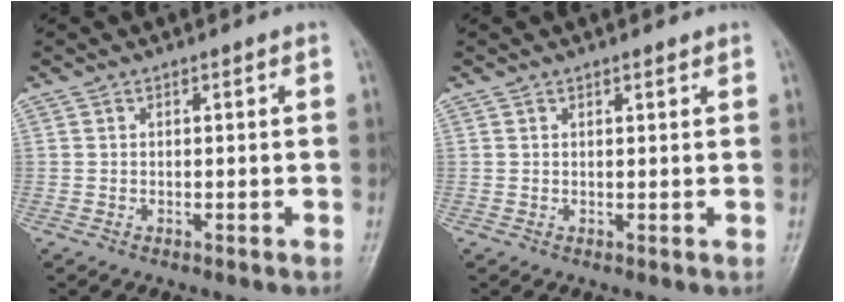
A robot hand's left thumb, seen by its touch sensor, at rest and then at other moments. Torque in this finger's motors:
{"motor_torque": [-0.35, -0.11, -0.16, 0.02, 0.08]}